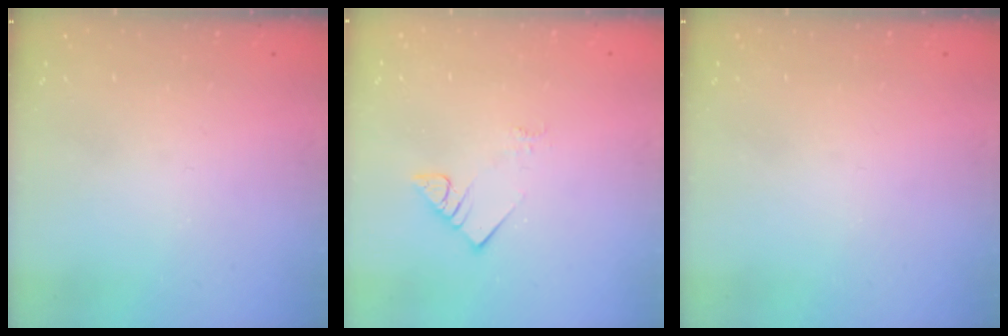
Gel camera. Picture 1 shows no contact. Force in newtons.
{"total": 4.7, "press": 4.7, "slide": 0.4}
{"total": 0.0}